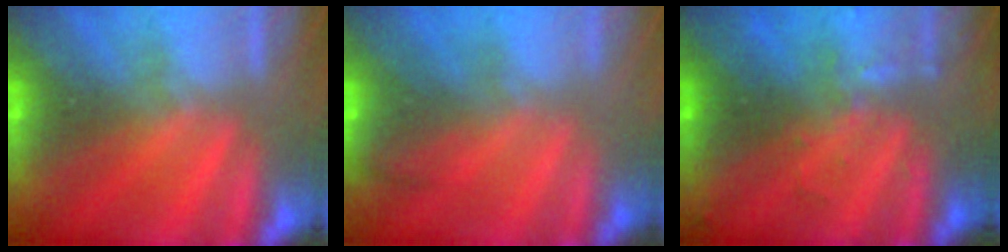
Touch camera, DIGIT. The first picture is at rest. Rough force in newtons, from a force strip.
{"total": 2.4}
{"total": 3.2}